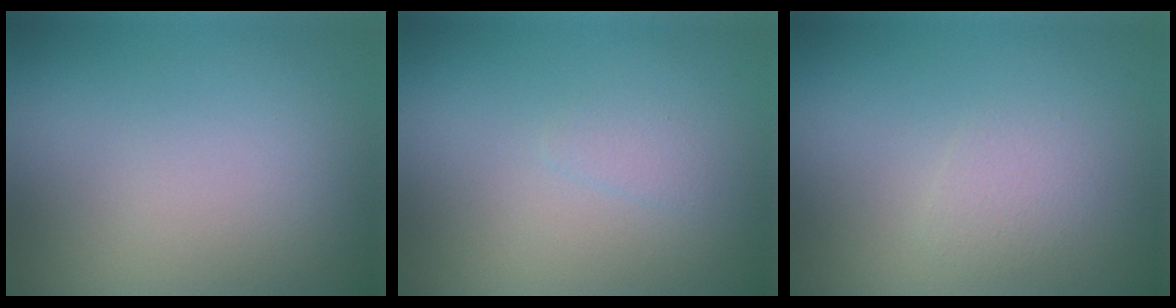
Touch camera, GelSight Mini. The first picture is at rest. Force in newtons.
{"total": 0.7, "press": 0.7, "slide": 0.0}
{"total": 1.3, "press": 1.3, "slide": 0.2}